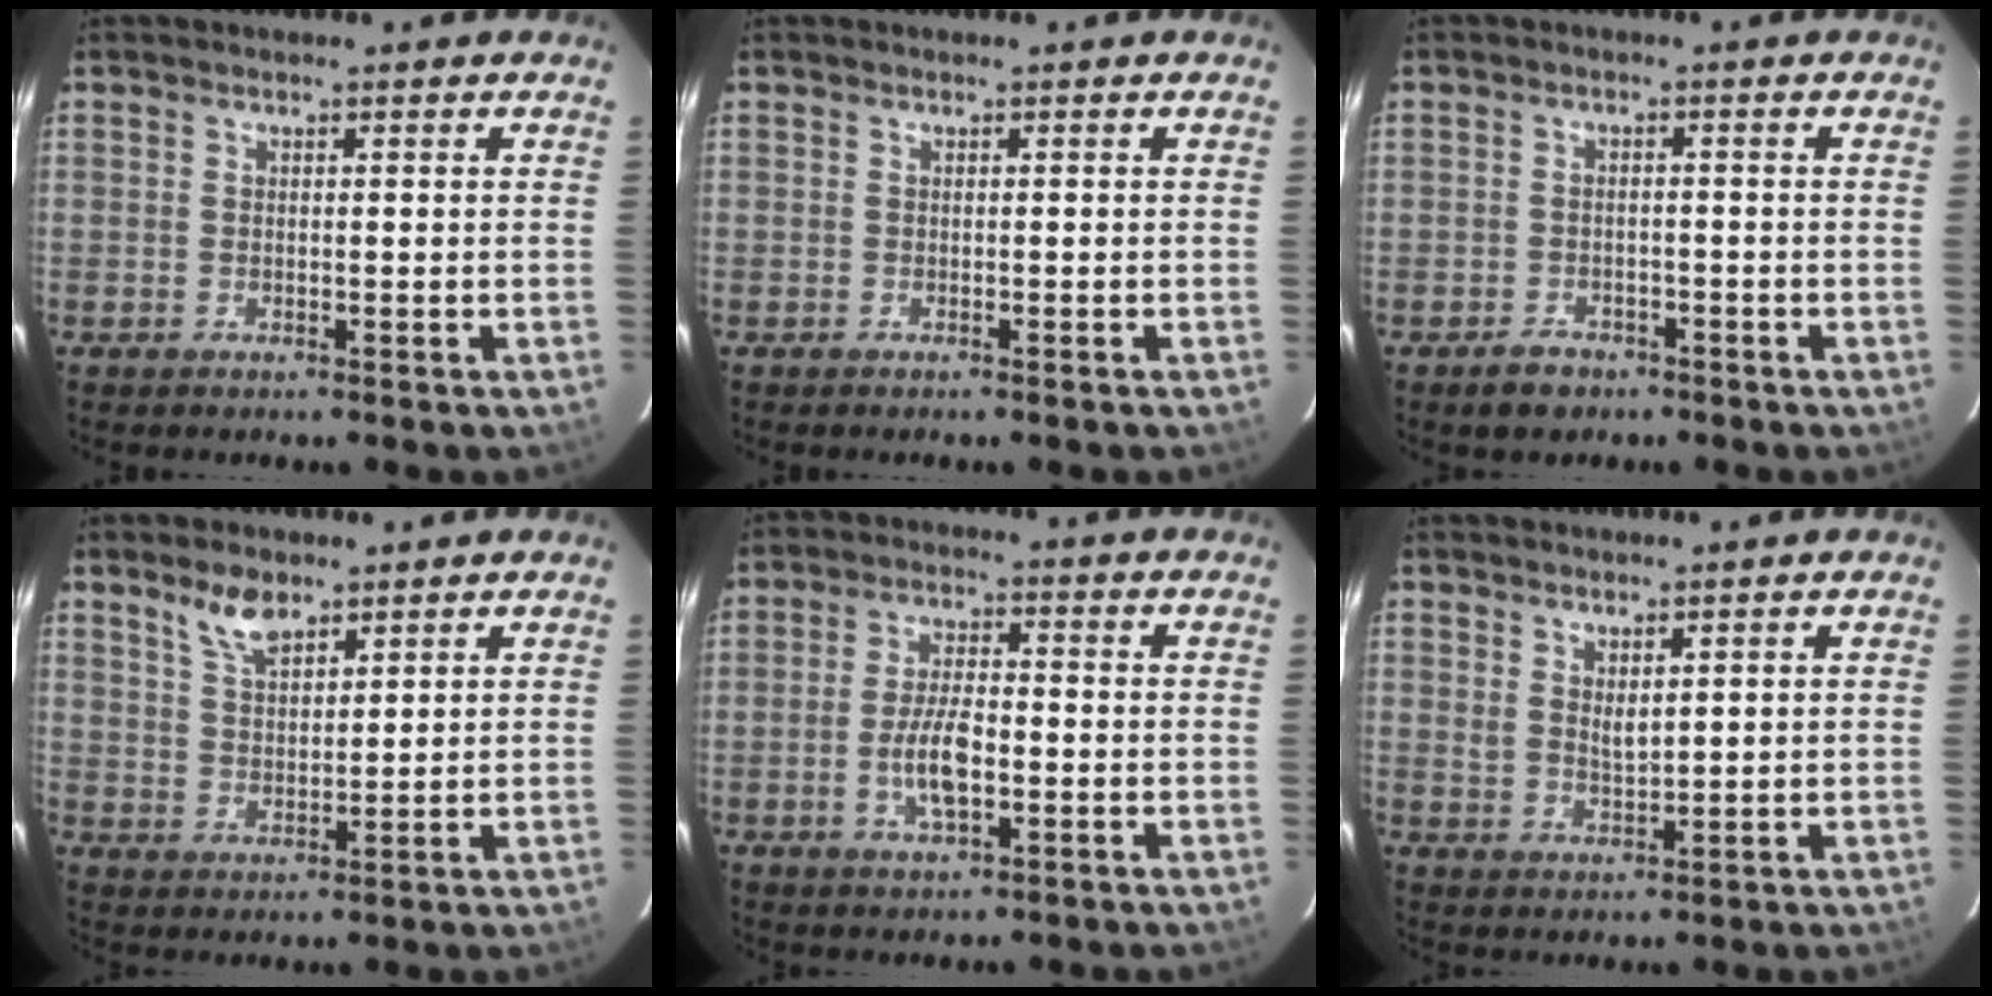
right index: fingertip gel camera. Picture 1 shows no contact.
{"total": 0.0}
{"total": 3.8, "force": [-2.6, 2.5, 1.1], "torque": [-0.023, 0.010, -0.036]}
{"total": 5.4, "force": [4.0, 2.2, 2.9], "torque": [-0.050, 0.002, 0.078]}
{"total": 7.0, "force": [-2.0, 2.8, 6.1], "torque": [-0.122, 0.001, -0.035]}
{"total": 2.7, "force": [1.7, 0.9, 1.8], "torque": [-0.032, -0.006, 0.032]}